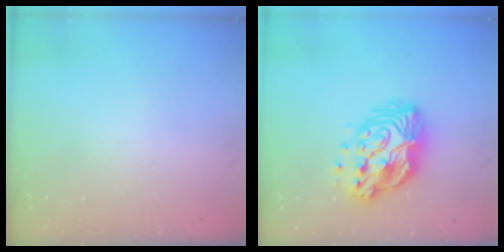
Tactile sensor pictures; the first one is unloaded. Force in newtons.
{"total": 15.1, "press": 15.0, "slide": 1.2}